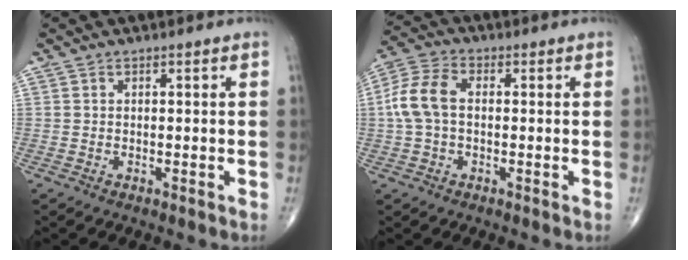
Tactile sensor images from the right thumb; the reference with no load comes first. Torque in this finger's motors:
{"motor_torque": [-0.11, 0.22, 0.35, -0.40, 0.26]}